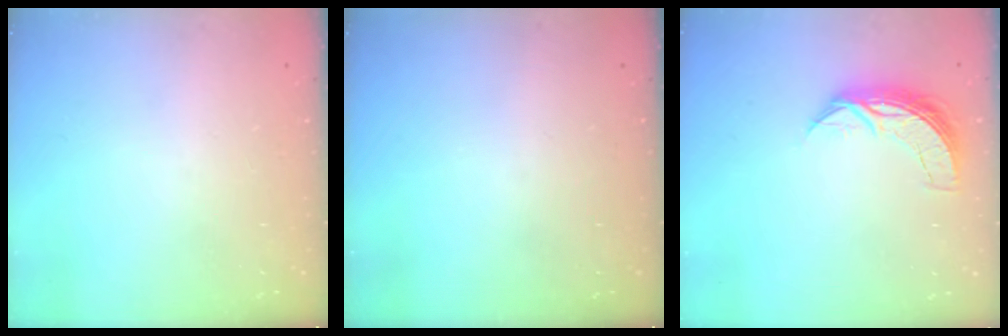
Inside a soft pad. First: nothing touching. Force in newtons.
{"total": 0.0}
{"total": 7.1, "press": 7.1, "slide": 0.4}